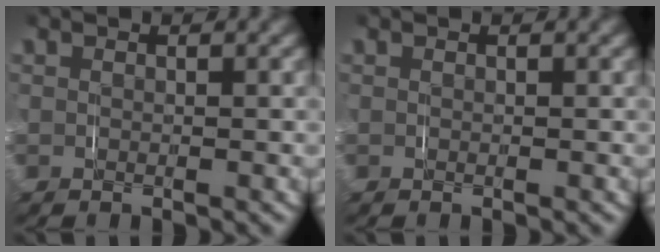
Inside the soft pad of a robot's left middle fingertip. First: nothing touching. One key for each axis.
{"total": 0.0}